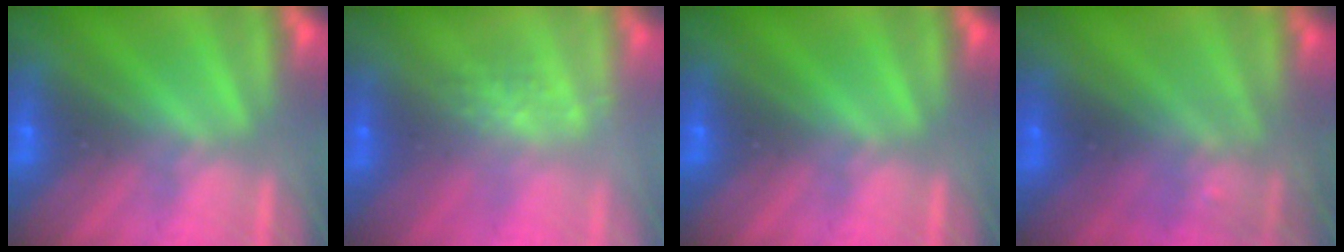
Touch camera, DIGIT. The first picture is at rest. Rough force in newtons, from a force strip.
{"total": 2.8}
{"total": 0.0}
{"total": 3.0}